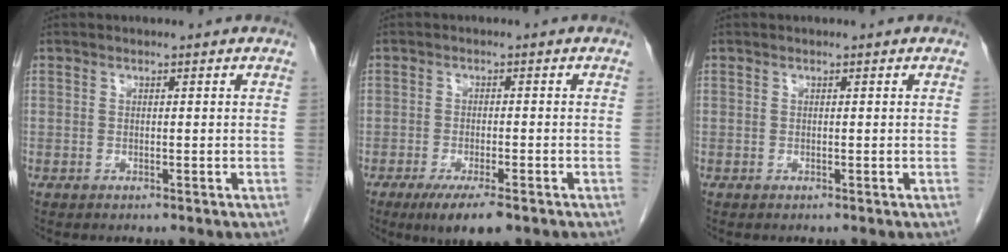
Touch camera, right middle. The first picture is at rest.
{"total": 6.4, "force": [-4.1, 1.4, 4.7], "torque": [-0.076, -0.013, -0.063]}
{"total": 0.0}